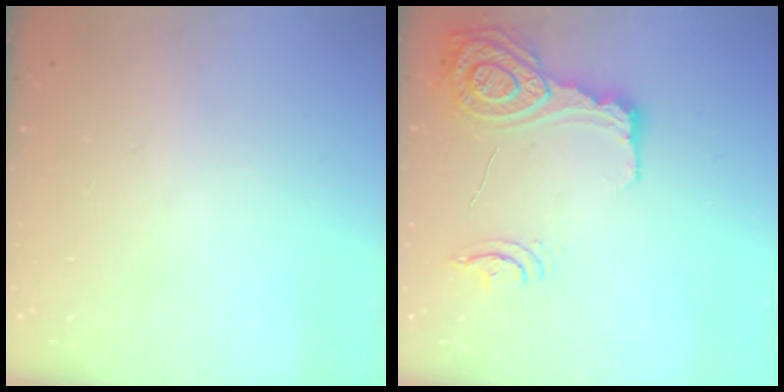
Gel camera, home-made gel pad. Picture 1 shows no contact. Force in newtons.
{"total": 16.0, "press": 15.9, "slide": 1.2}